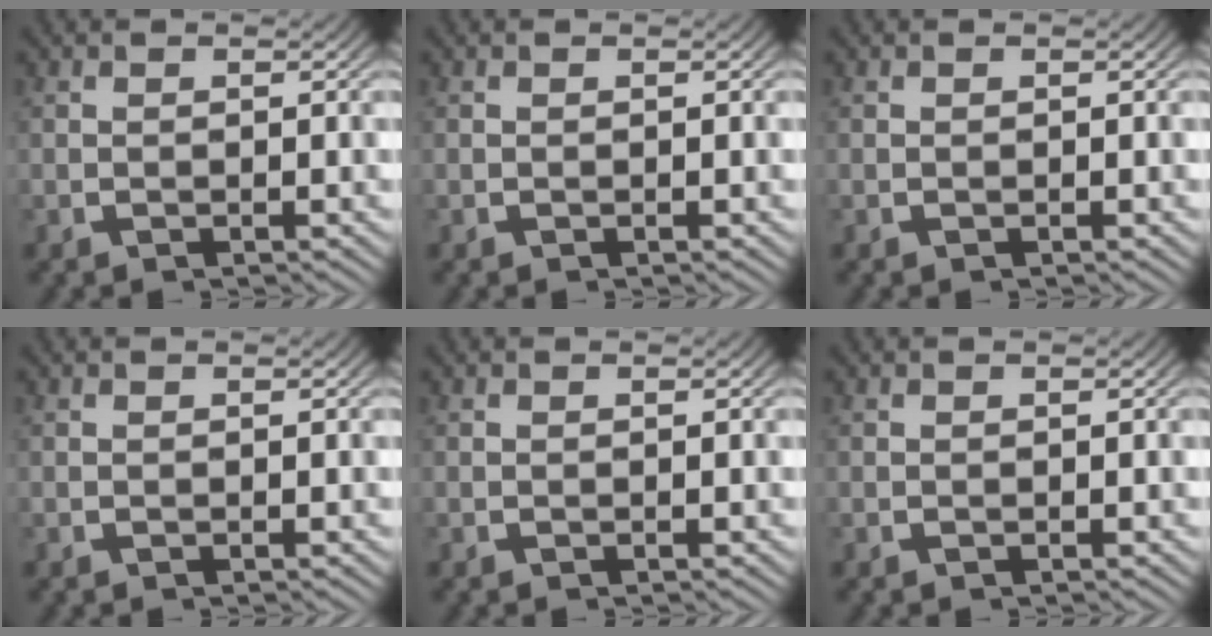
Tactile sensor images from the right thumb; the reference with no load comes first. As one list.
[{"total": 0.0}, {"total": 0.0}, {"total": 0.0}, {"total": 0.0}, {"total": 0.0}]